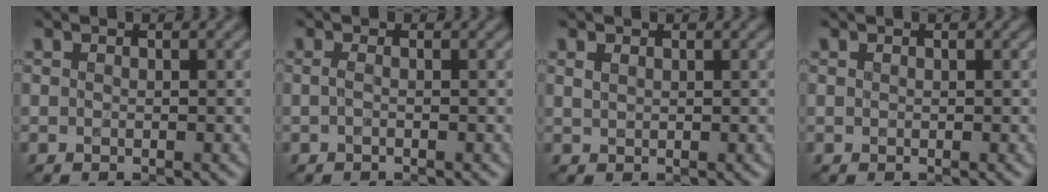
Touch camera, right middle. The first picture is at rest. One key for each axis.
{"total": 0.9, "fx": -0.2, "fy": 0.3, "fz": 0.8, "tx": -0.016, "ty": -0.007, "tz": -0.006}
{"total": 0.8, "fx": 0.5, "fy": 0.4, "fz": 0.4, "tx": -0.013, "ty": -0.001, "tz": 0.013}
{"total": 0.0}